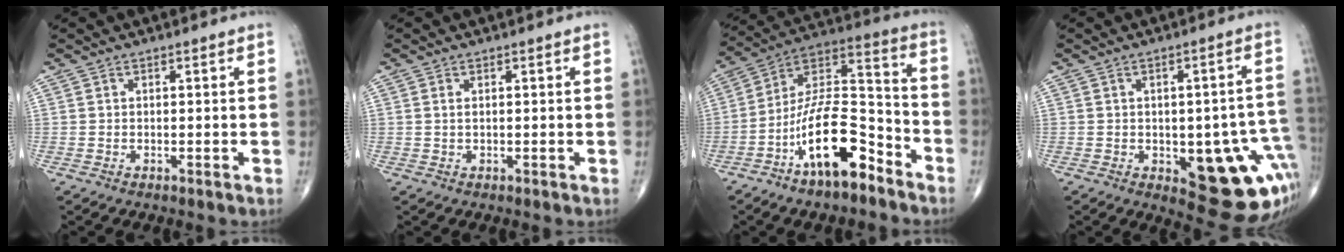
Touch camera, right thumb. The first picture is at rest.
{"total": 0.8, "force": [0.3, 0.3, 0.7], "torque": [-0.018, 0.004, 0.007]}
{"total": 17.6, "force": [-9.7, 6.9, 12.9], "torque": [-0.219, 0.081, -0.178]}
{"total": 16.7, "force": [-4.2, 6.8, 14.7], "torque": [-0.131, 0.016, -0.027]}